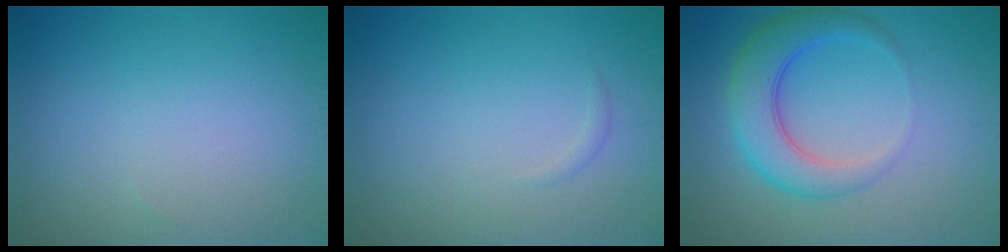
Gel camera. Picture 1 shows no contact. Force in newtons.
{"total": 0.5, "press": 0.5, "slide": 0.0}
{"total": 5.1, "press": 5.1, "slide": 0.1}